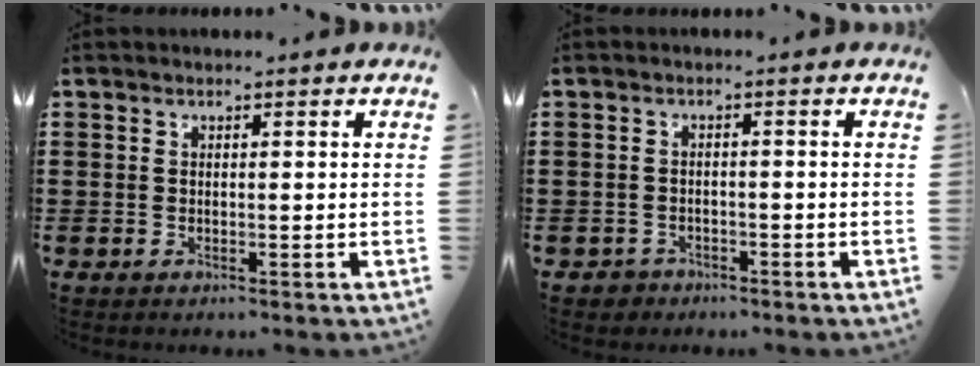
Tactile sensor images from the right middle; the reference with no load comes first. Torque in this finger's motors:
{"motor_torque": [0.23, -0.12, 0.00, 0.00]}